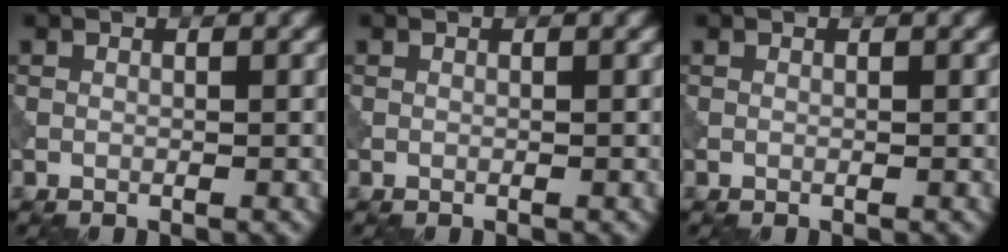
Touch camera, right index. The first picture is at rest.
{"total": 0.0}
{"total": 0.0}